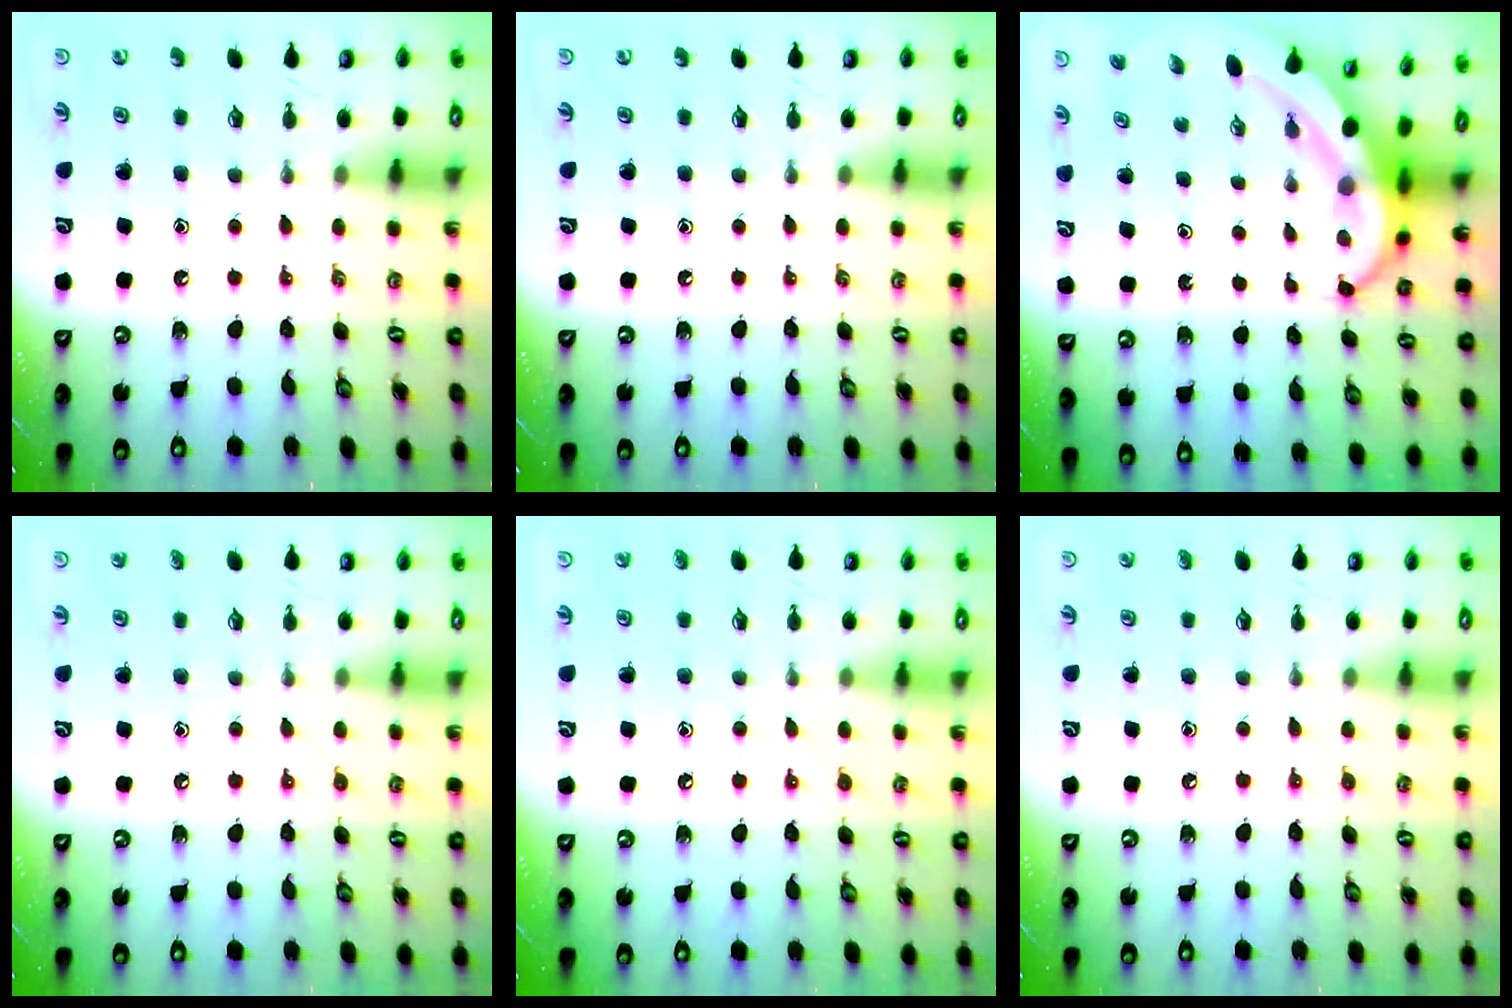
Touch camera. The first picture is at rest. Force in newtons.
{"total": 0.0}
{"total": 7.6, "press": 7.5, "slide": 1.4}
{"total": 4.6, "press": 4.5, "slide": 0.5}
{"total": 7.3, "press": 7.3, "slide": 0.7}
{"total": 3.4, "press": 3.3, "slide": 0.4}